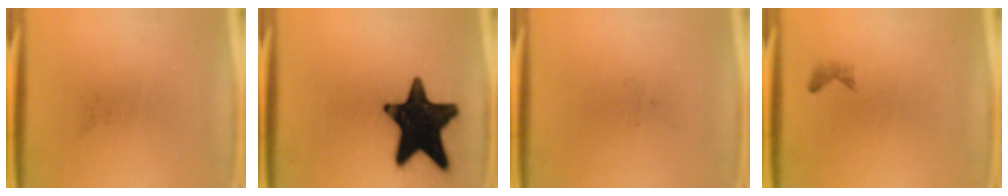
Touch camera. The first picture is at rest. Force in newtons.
{"total": 19.3}
{"total": 0.0}
{"total": 0.7}